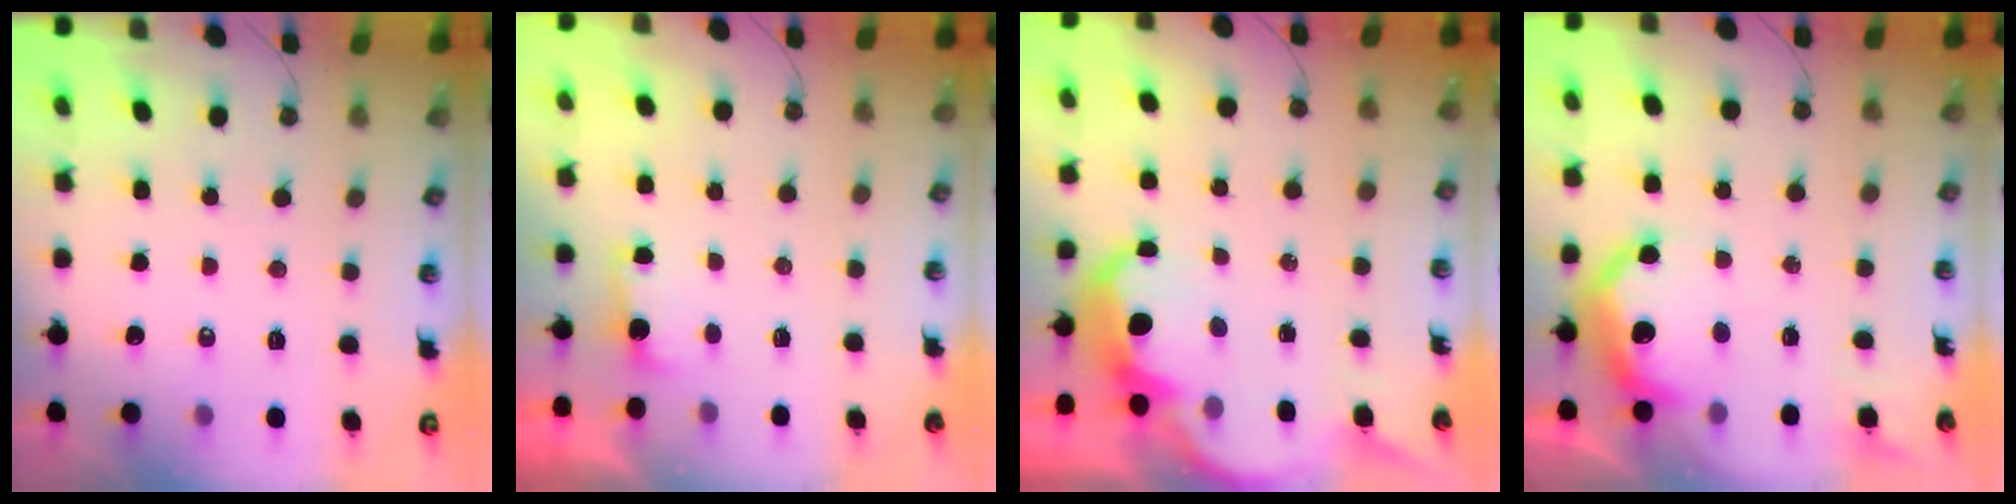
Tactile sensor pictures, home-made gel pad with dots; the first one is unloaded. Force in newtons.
{"total": 2.3, "press": 2.1, "slide": 1.0}
{"total": 7.1, "press": 7.1, "slide": 0.5}
{"total": 12.5, "press": 12.5, "slide": 0.6}